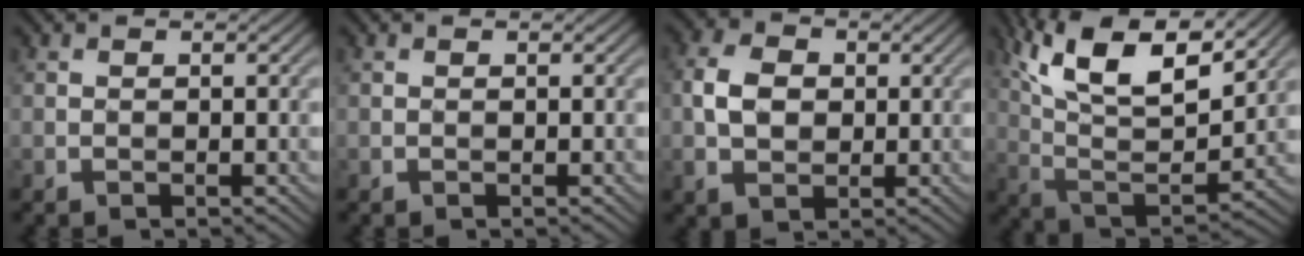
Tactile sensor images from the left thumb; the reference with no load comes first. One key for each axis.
{"total": 0.0}
{"total": 5.2, "fx": 0.4, "fy": 3.8, "fz": 3.5, "tx": -0.085, "ty": 0.007, "tz": 0.003}
{"total": 16.0, "fx": 9.6, "fy": 5.7, "fz": 11.5, "tx": -0.248, "ty": 0.015, "tz": 0.158}